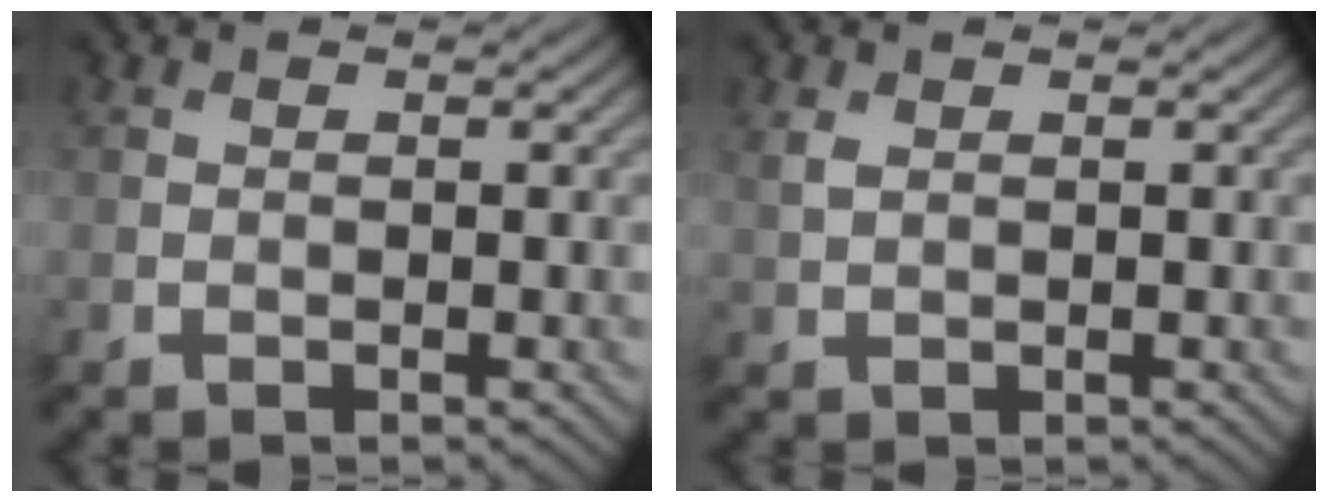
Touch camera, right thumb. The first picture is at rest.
{"total": 1.6, "force": [0.7, 0.9, 1.0], "torque": [-0.032, 0.001, 0.017]}